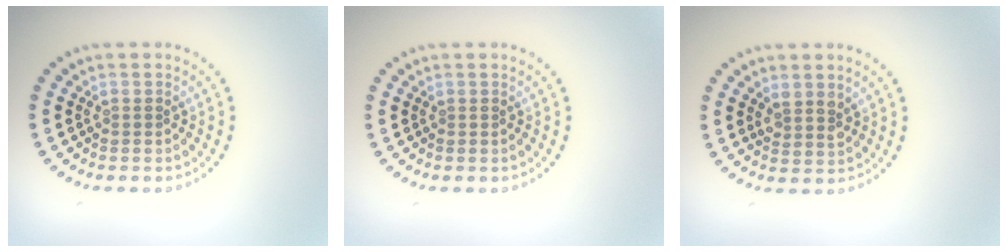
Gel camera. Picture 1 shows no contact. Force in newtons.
{"total": 0.0}
{"total": 1.7, "press": 1.5, "slide": 0.8}